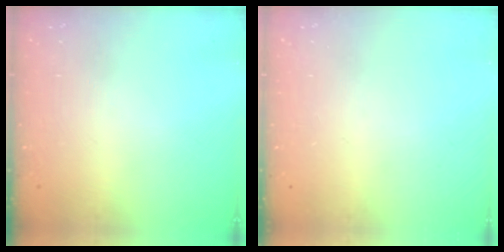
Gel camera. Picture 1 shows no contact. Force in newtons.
{"total": 0.0}